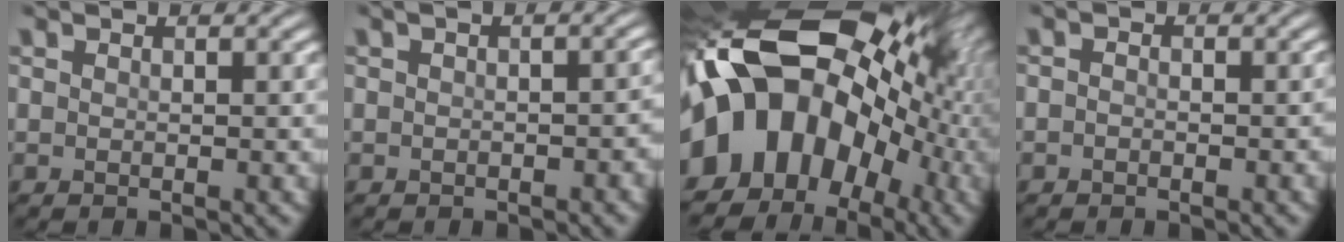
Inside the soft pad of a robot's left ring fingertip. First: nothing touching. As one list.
[{"total": 3.1, "force": [-0.3, 1.6, 2.7], "torque": [-0.028, 0.003, -0.012]}, {"total": 16.6, "force": [-3.0, 12.0, 11.2], "torque": [-0.214, 0.005, -0.072]}, {"total": 1.2, "force": [-1.0, 0.5, 0.0], "torque": [-0.003, -0.002, -0.030]}]